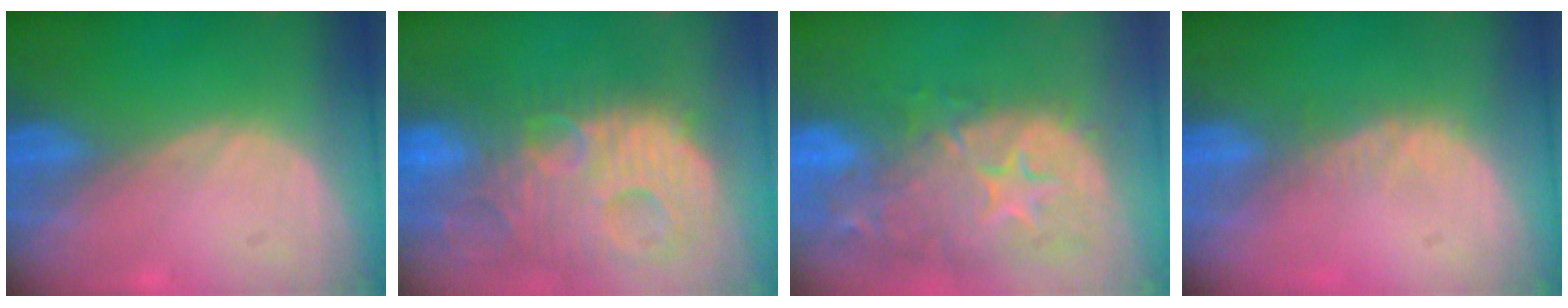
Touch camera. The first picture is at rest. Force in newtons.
{"total": 14.6, "press": 12.6, "slide": 7.3}
{"total": 14.6, "press": 11.8, "slide": 8.6}
{"total": 2.3, "press": 1.9, "slide": 1.4}